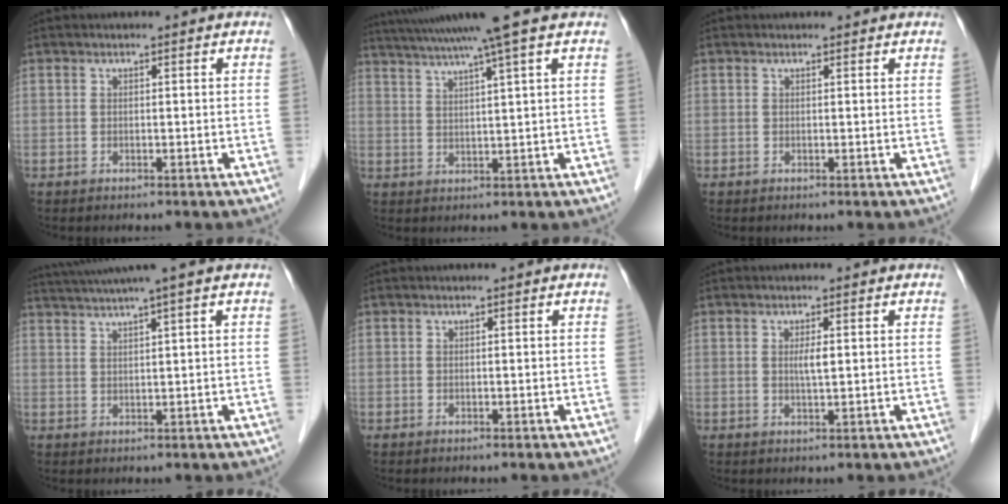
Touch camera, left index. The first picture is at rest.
{"total": 11.2, "force": [9.0, -2.0, 6.4], "torque": [-0.113, 0.008, 0.130]}
{"total": 0.8, "force": [0.8, 0.2, 0.1], "torque": [-0.010, 0.004, 0.009]}
{"total": 7.2, "force": [5.7, -1.9, 4.0], "torque": [-0.065, 0.021, 0.089]}
{"total": 0.0}
{"total": 1.9, "force": [0.3, 0.1, 1.9], "torque": [-0.035, -0.002, 0.004]}